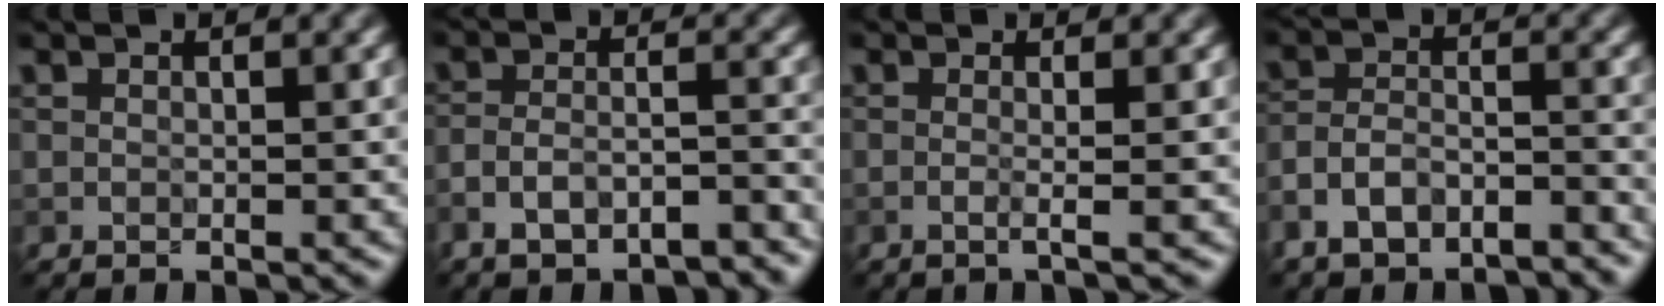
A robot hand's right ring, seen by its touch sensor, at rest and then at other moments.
{"total": 5.9, "force": [-4.8, 1.9, 2.9], "torque": [-0.054, 0.002, -0.085]}
{"total": 2.5, "force": [0.3, 1.2, 2.1], "torque": [-0.014, 0.001, -0.025]}
{"total": 5.8, "force": [-4.6, 2.3, 2.5], "torque": [-0.045, 0.000, -0.093]}